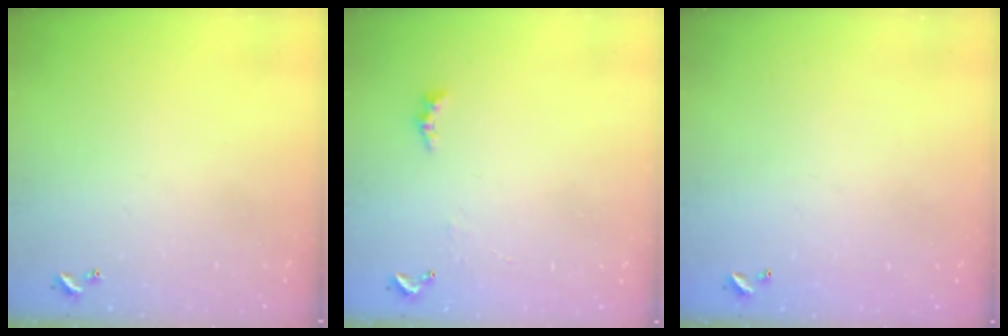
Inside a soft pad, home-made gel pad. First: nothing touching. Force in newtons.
{"total": 2.0, "press": 1.9, "slide": 0.6}
{"total": 2.9, "press": 2.9, "slide": 0.1}